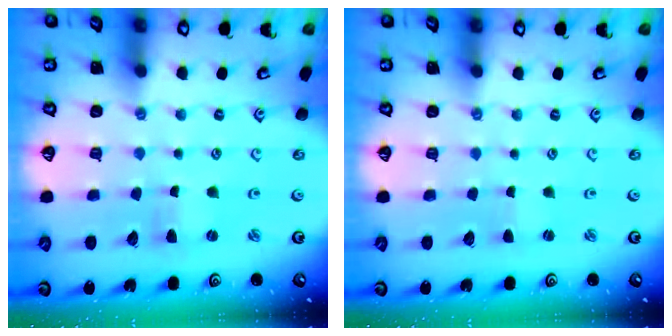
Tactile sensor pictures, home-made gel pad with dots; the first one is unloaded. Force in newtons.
{"total": 0.0}